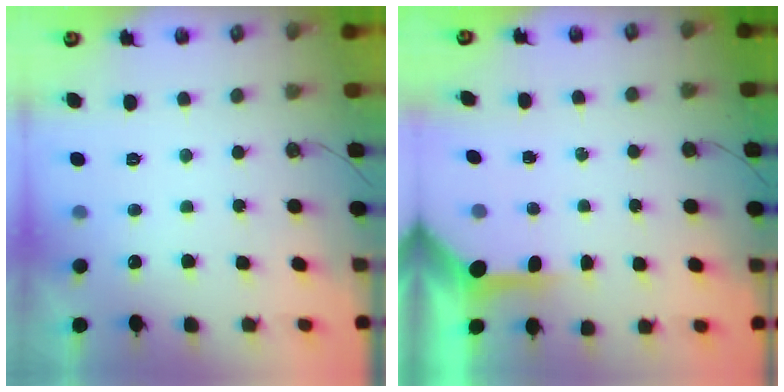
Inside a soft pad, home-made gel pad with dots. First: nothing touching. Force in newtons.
{"total": 5.3, "press": 5.3, "slide": 0.5}